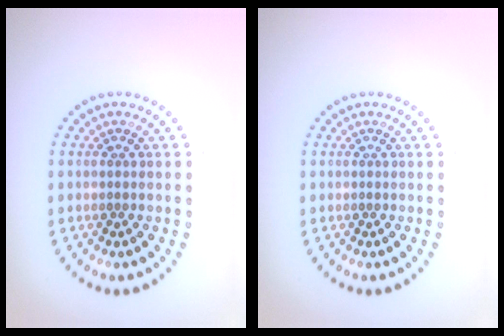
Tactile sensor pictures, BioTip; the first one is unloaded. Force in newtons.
{"total": 0.0}